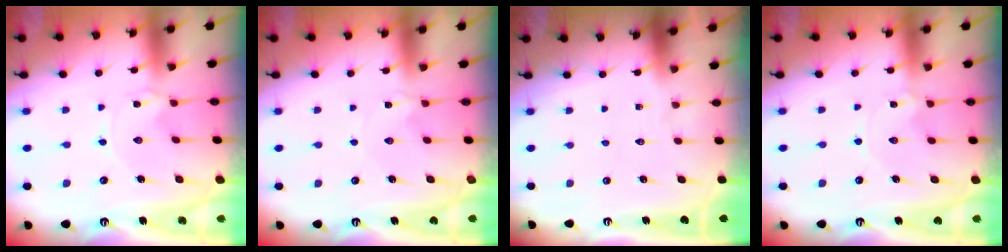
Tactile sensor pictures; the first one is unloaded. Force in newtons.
{"total": 0.0}
{"total": 0.0}
{"total": 0.8, "press": 0.8, "slide": 0.2}